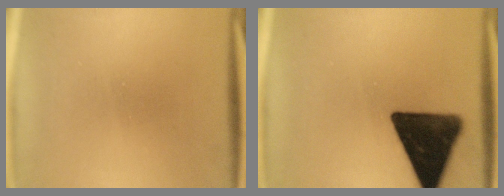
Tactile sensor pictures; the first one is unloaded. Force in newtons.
{"total": 16.7}